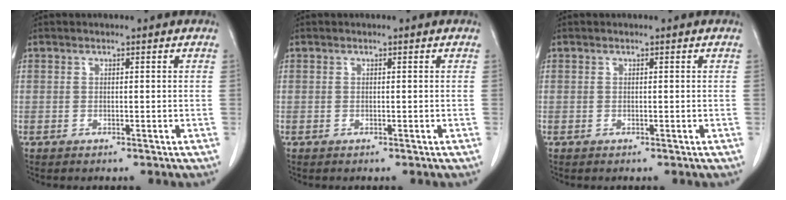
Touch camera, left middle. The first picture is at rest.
{"total": 0.0}
{"total": 0.0}